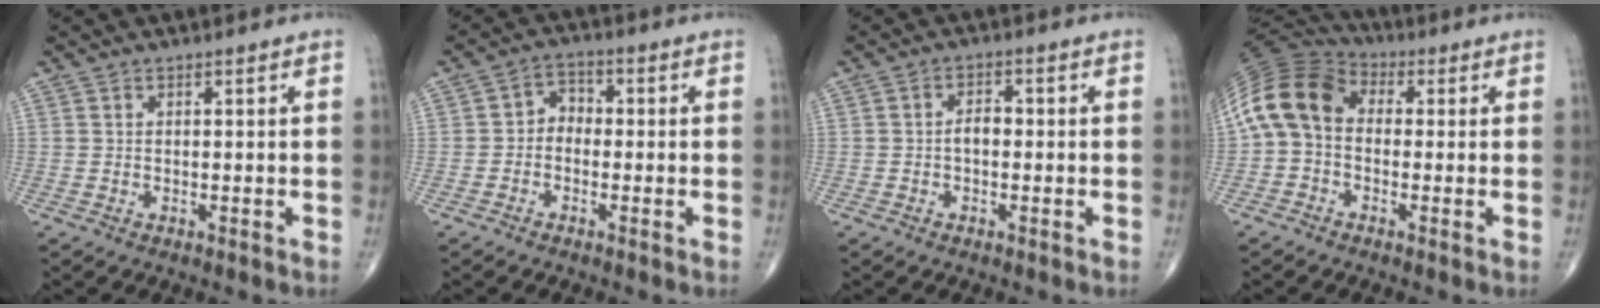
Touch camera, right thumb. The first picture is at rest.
{"total": 3.9, "force": [-0.7, 3.1, 2.2], "torque": [-0.015, 0.019, -0.028]}
{"total": 2.7, "force": [-0.4, 1.6, 2.1], "torque": [-0.026, 0.011, -0.012]}
{"total": 12.2, "force": [-0.2, 8.9, 8.4], "torque": [-0.164, 0.034, -0.021]}